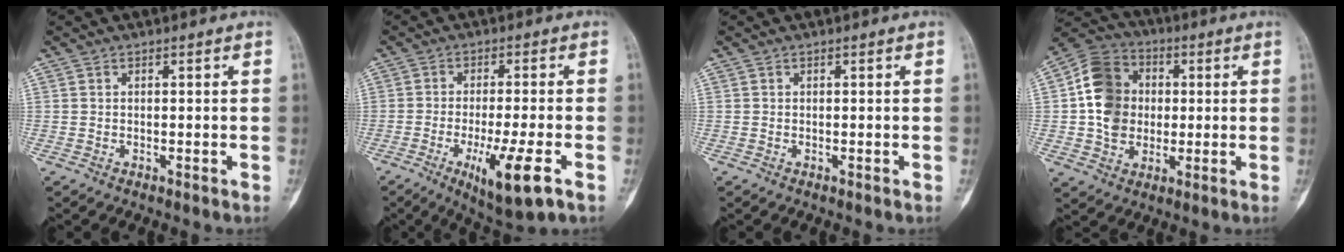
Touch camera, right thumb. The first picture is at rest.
{"total": 10.5, "force": [-4.2, 1.8, 9.5], "torque": [-0.166, -0.010, -0.063]}
{"total": 0.0}
{"total": 12.9, "force": [0.7, 10.7, 7.1], "torque": [-0.101, 0.016, 0.005]}